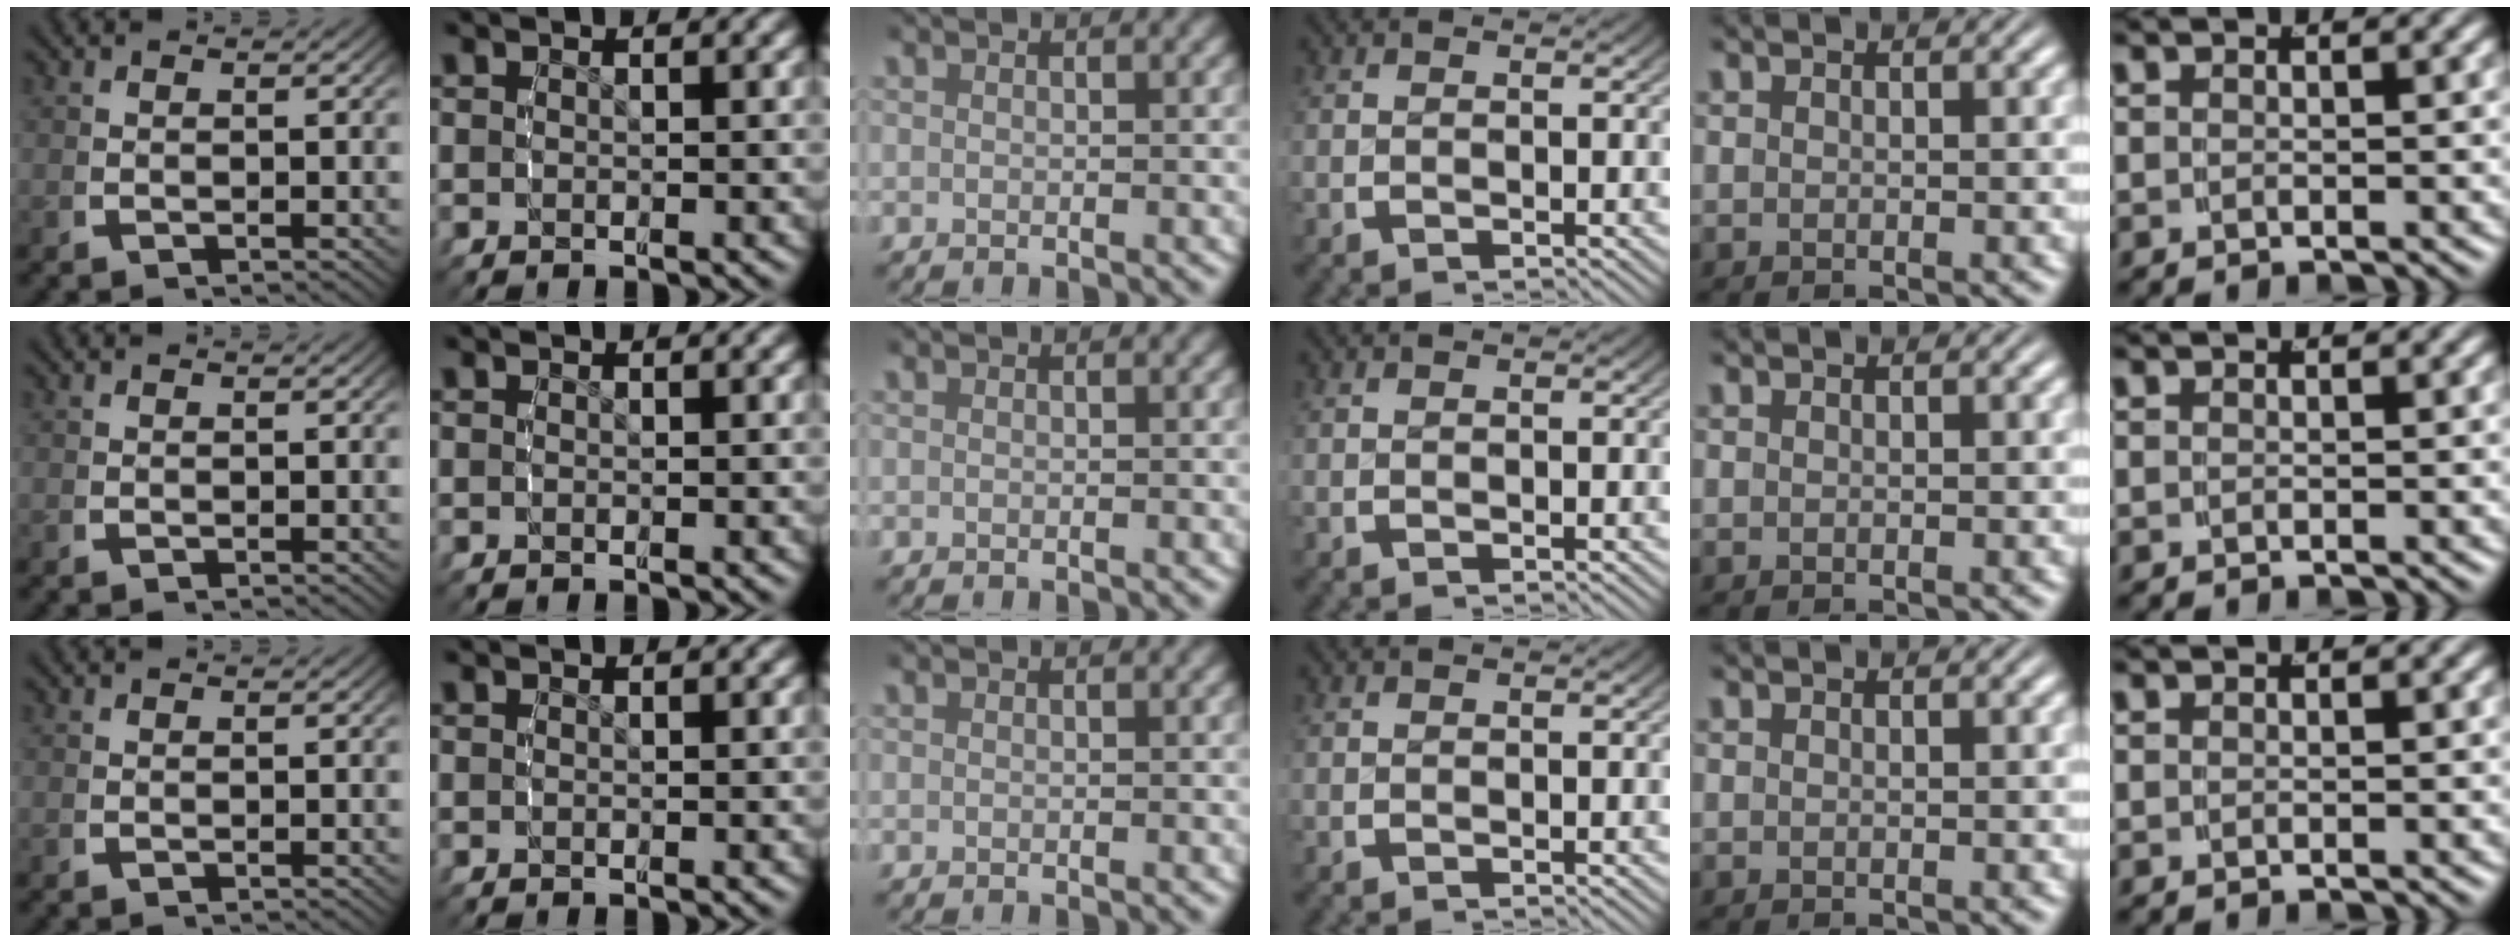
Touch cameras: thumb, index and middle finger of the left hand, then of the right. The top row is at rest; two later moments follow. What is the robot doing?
{"motion": "reach", "object": "coat"}